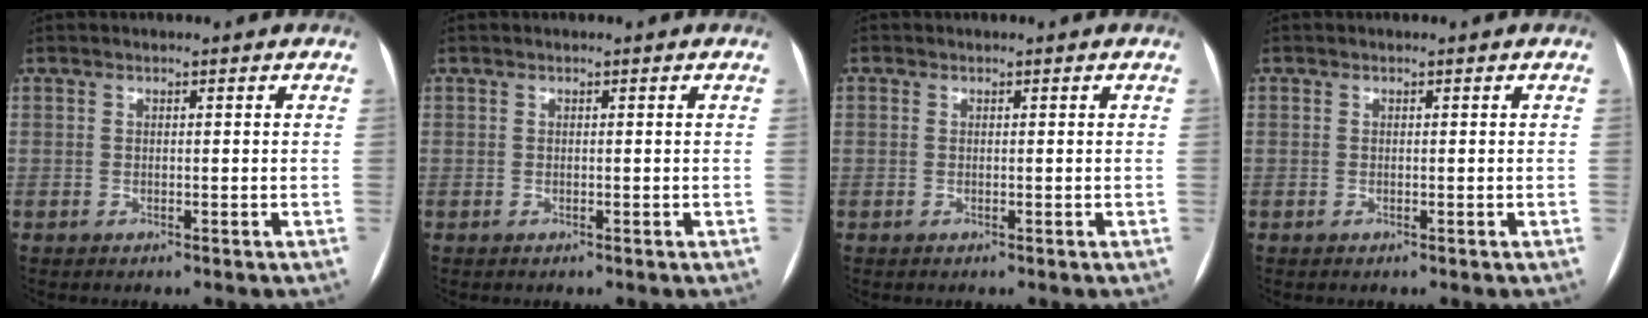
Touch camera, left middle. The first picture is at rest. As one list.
[{"total": 0.0}, {"total": 0.0}, {"total": 0.0}]